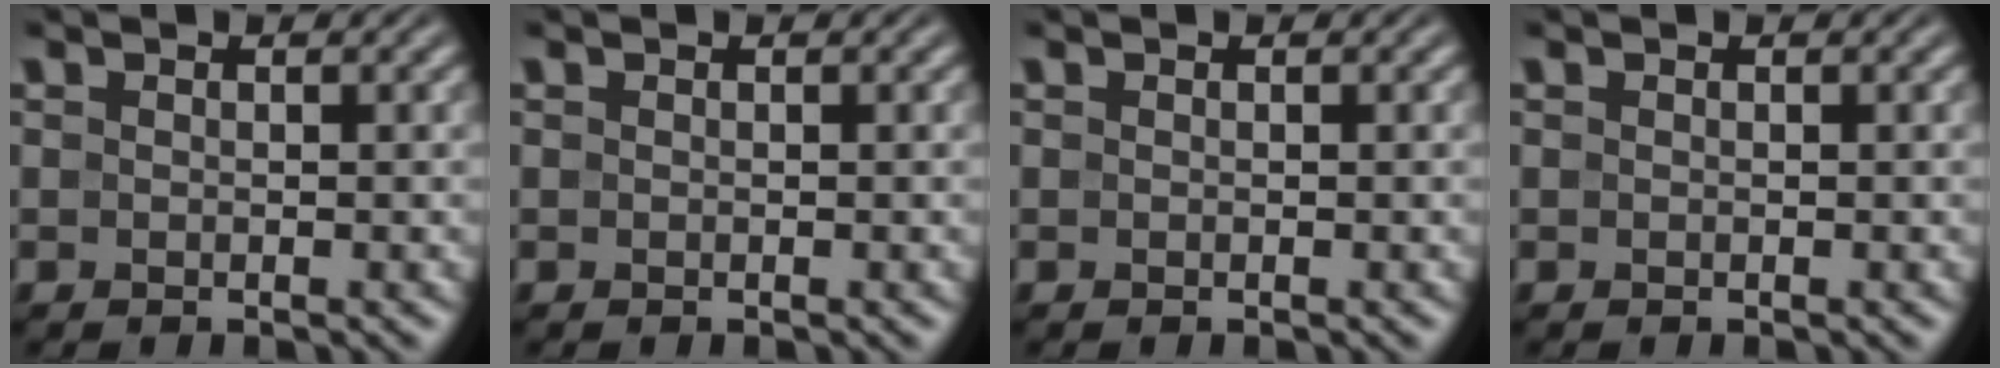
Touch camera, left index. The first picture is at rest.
{"total": 0.0}
{"total": 0.0}
{"total": 0.0}